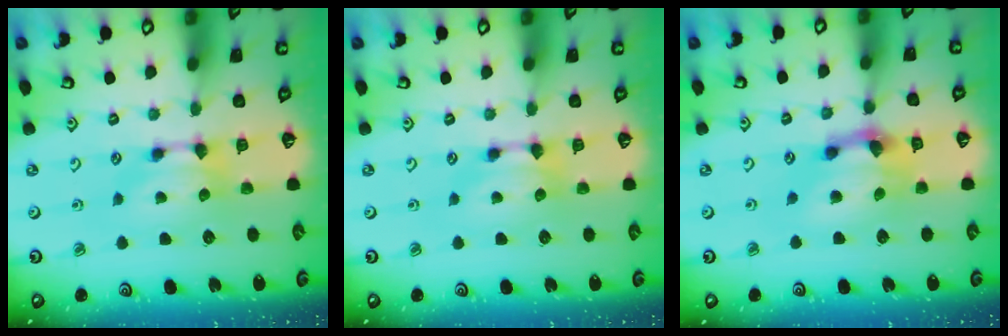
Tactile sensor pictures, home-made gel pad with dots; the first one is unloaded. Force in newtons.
{"total": 0.0}
{"total": 4.2, "press": 3.8, "slide": 1.8}